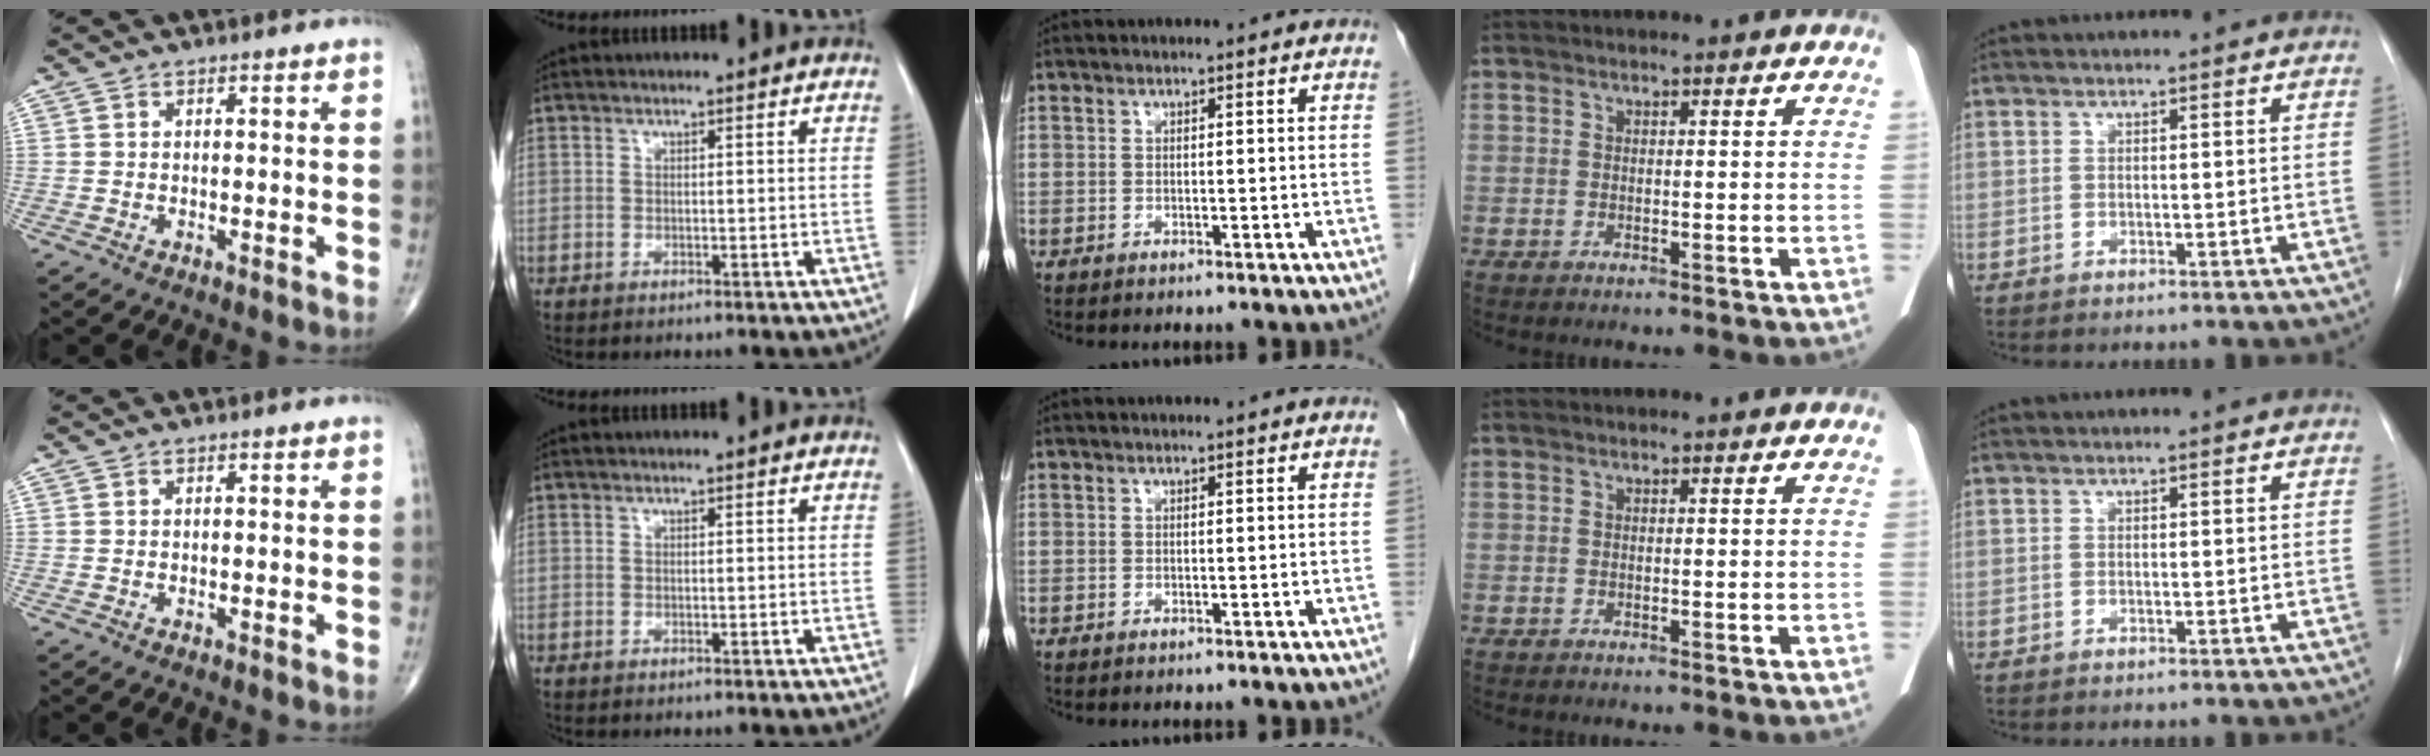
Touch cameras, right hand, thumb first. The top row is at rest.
{}